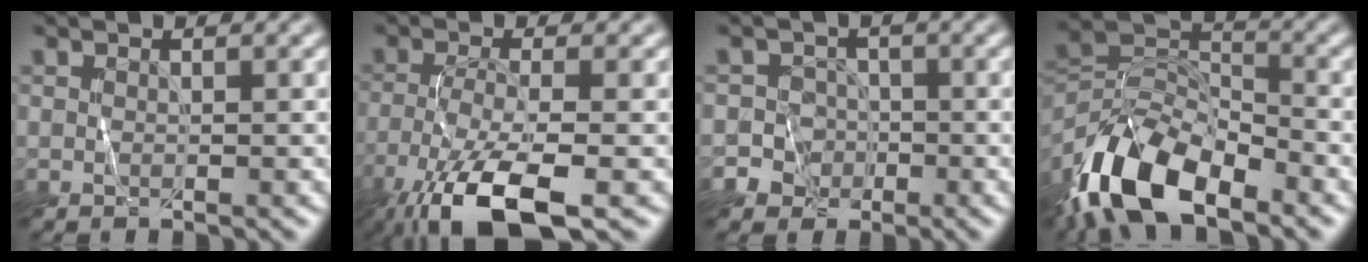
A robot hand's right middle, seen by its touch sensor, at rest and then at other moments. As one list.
[{"total": 8.8, "force": [-5.4, 2.2, 6.6], "torque": [-0.138, -0.016, -0.105]}, {"total": 4.9, "force": [-2.7, 4.1, 0.2], "torque": [0.024, -0.002, -0.066]}, {"total": 10.9, "force": [-7.1, 4.8, 6.8], "torque": [-0.135, 0.001, -0.143]}]